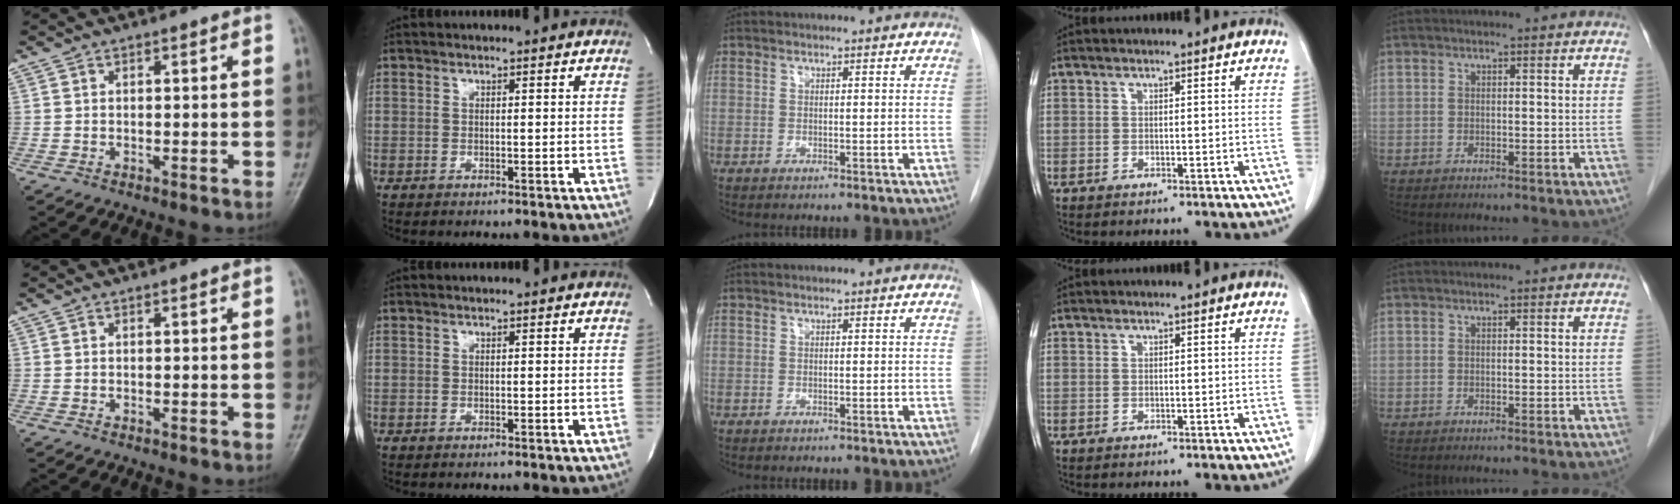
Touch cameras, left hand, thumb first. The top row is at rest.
{}